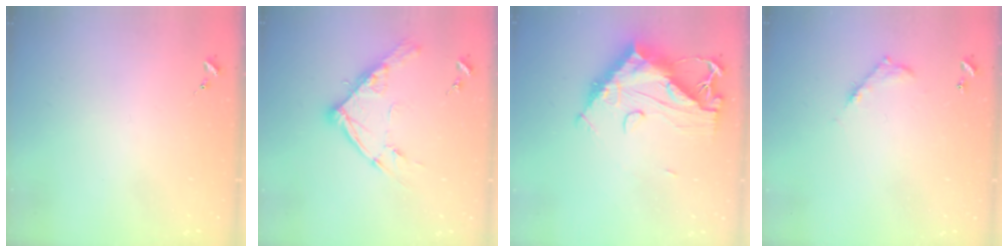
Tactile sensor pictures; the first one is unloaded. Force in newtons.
{"total": 13.3, "press": 13.2, "slide": 1.2}
{"total": 17.4, "press": 17.3, "slide": 1.6}
{"total": 7.1, "press": 7.1, "slide": 0.5}